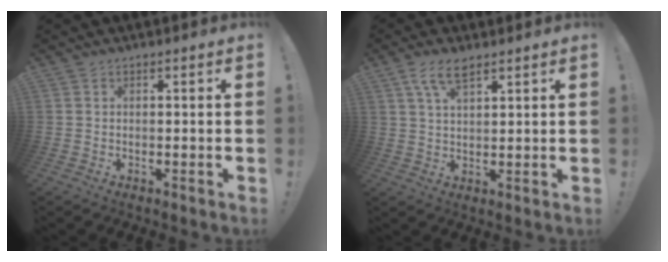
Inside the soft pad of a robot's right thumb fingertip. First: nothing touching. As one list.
[{"total": 6.5, "force": [3.9, 2.6, 4.6], "torque": [-0.085, -0.007, 0.071]}]